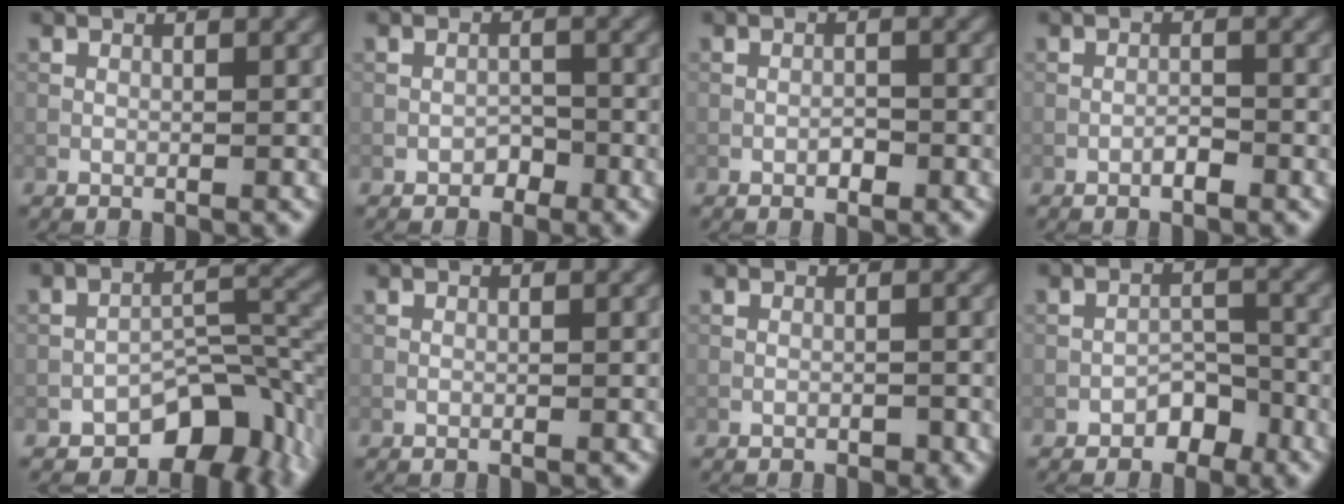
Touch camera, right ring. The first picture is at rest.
{"total": 1.3, "force": [-0.8, 0.9, 0.3], "torque": [0.003, 0.003, -0.014]}
{"total": 1.1, "force": [-0.6, 0.5, 0.8], "torque": [-0.012, 0.002, -0.011]}
{"total": 1.1, "force": [-0.8, 0.3, 0.8], "torque": [-0.015, 0.002, -0.015]}
{"total": 8.0, "force": [-4.9, 4.3, 4.6], "torque": [-0.043, -0.001, -0.083]}
{"total": 0.0}
{"total": 0.6, "force": [-0.4, 0.4, 0.3], "torque": [-0.003, -0.002, -0.006]}
{"total": 2.5, "force": [-1.8, 1.5, 1.0], "torque": [-0.008, 0.011, -0.028]}